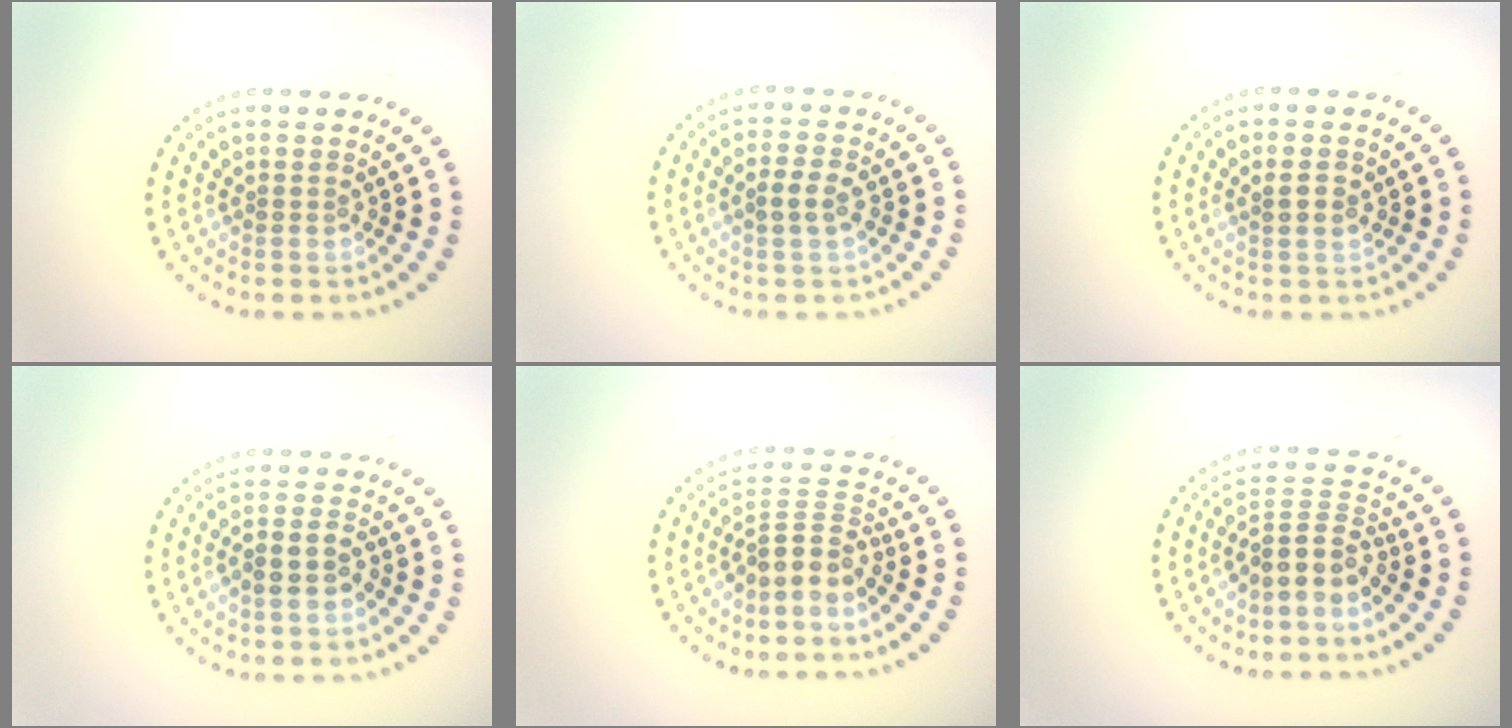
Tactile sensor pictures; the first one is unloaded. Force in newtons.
{"total": 2.1, "press": 2.1, "slide": 0.5}
{"total": 1.2, "press": 1.2, "slide": 0.4}
{"total": 2.5, "press": 2.4, "slide": 0.9}
{"total": 3.2, "press": 2.4, "slide": 2.2}
{"total": 3.3, "press": 2.5, "slide": 2.2}